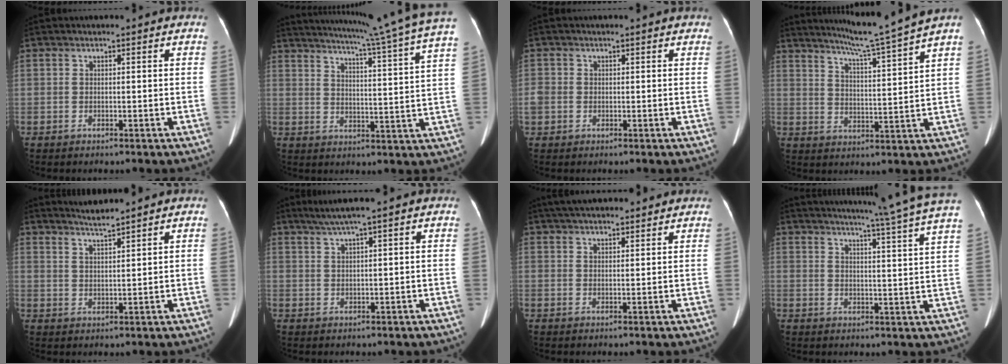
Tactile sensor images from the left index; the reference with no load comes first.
{"total": 21.1, "force": [17.7, -2.4, 11.2], "torque": [-0.182, -0.043, 0.222]}
{"total": 3.7, "force": [0.2, 3.4, 1.3], "torque": [-0.047, 0.019, 0.012]}
{"total": 10.2, "force": [8.9, -2.6, 4.2], "torque": [-0.076, -0.023, 0.139]}
{"total": 3.3, "force": [3.1, -0.8, 0.7], "torque": [-0.019, -0.004, 0.061]}
{"total": 3.4, "force": [2.5, -1.0, 2.2], "torque": [-0.052, 0.007, 0.052]}
{"total": 10.7, "force": [9.4, 2.2, 4.8], "torque": [-0.070, 0.042, 0.134]}
{"total": 18.2, "force": [15.6, -2.3, 9.0], "torque": [-0.145, -0.044, 0.187]}